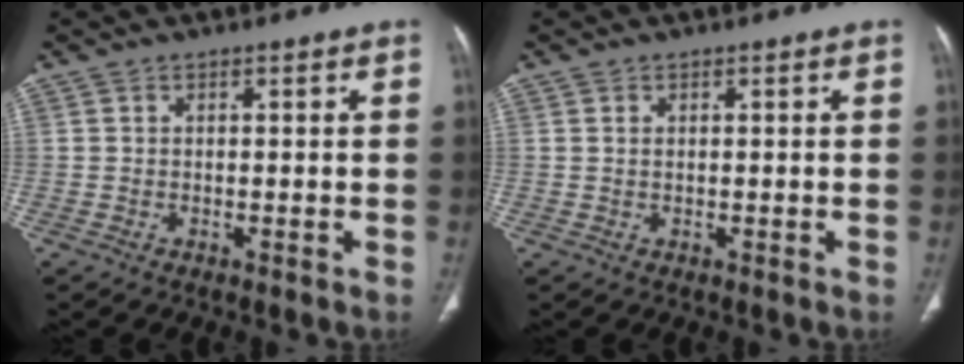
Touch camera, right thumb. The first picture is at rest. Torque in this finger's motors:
{"motor_torque": [-0.22, 0.18, 0.01, 0.57, 0.03]}